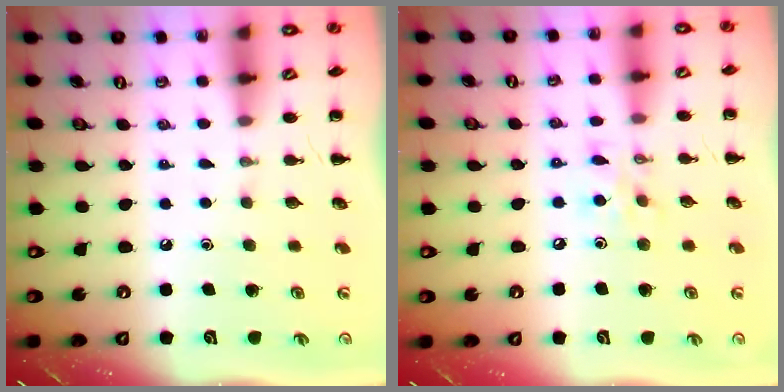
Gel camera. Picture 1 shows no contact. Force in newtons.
{"total": 6.7, "press": 6.7, "slide": 0.6}